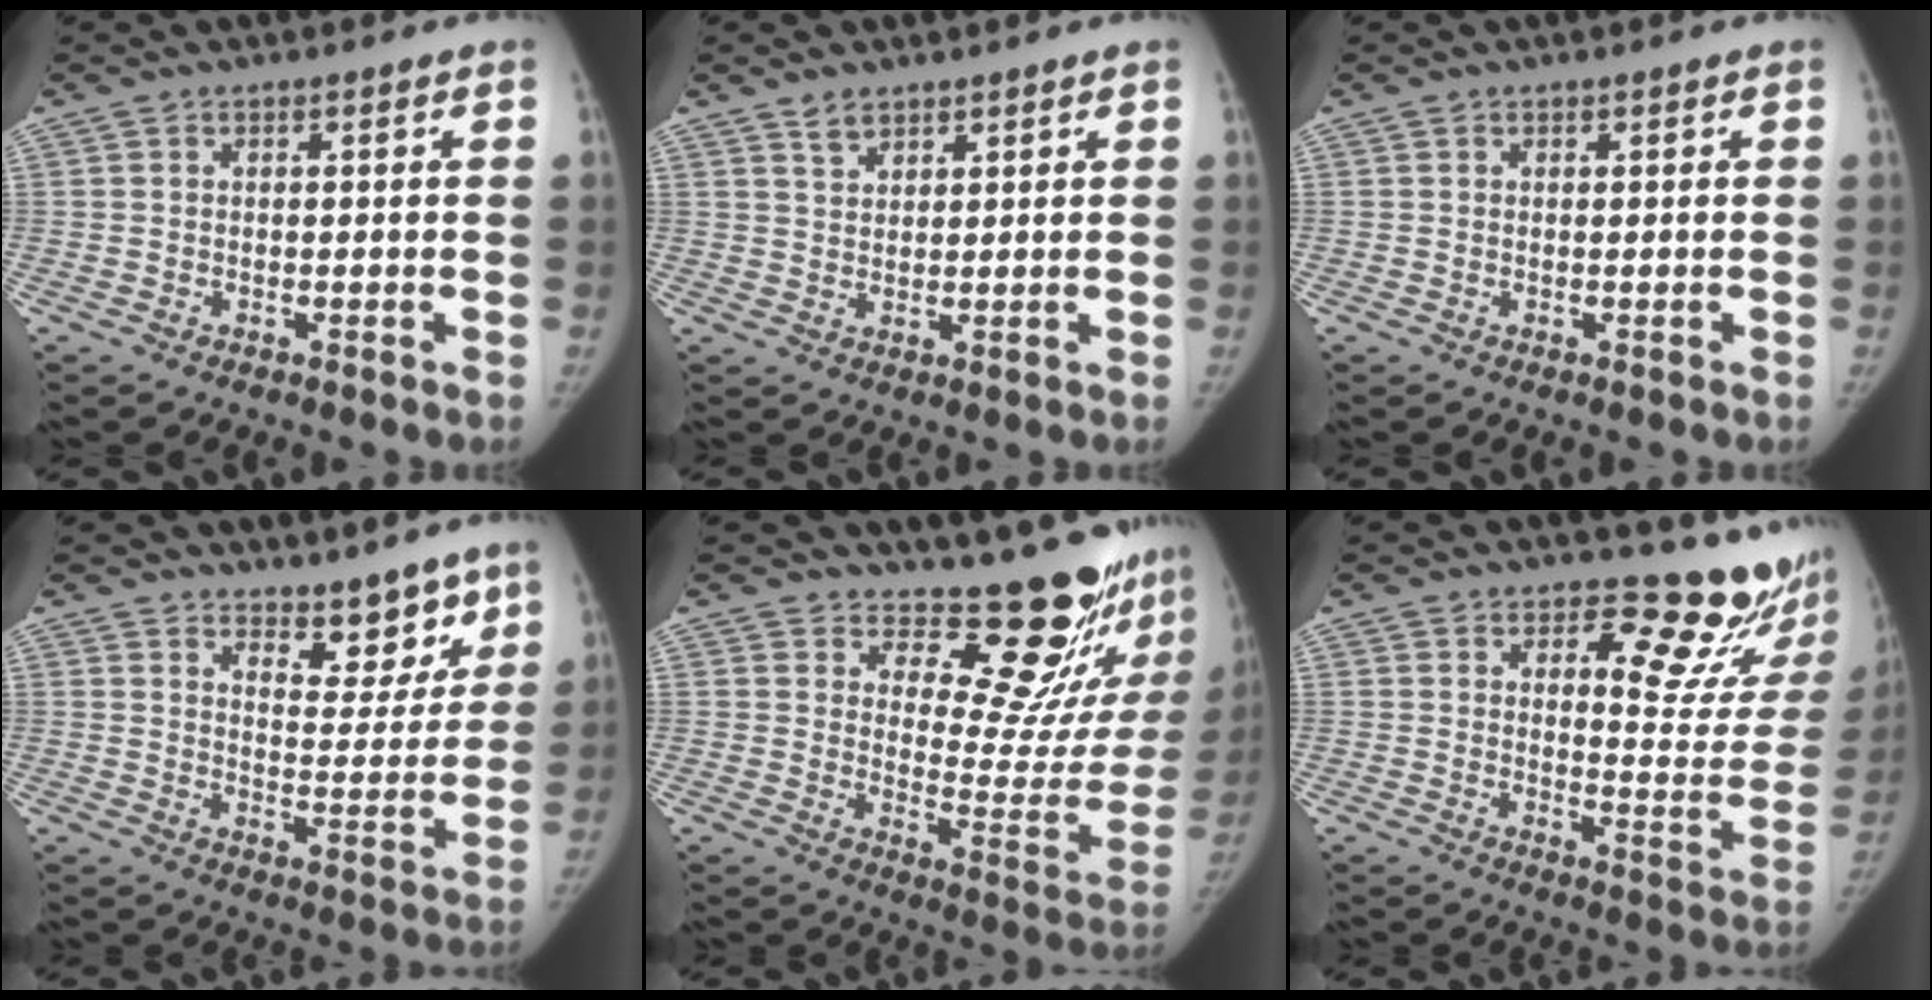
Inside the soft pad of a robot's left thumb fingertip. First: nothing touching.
{"total": 3.1, "force": [2.4, 1.7, 1.0], "torque": [-0.006, -0.015, 0.046]}
{"total": 0.0}
{"total": 9.1, "force": [7.2, 4.0, 3.9], "torque": [-0.012, -0.056, 0.112]}
{"total": 18.8, "force": [16.4, 5.9, 7.1], "torque": [-0.031, -0.170, 0.207]}
{"total": 17.0, "force": [13.9, 6.6, 7.3], "torque": [-0.029, -0.135, 0.159]}